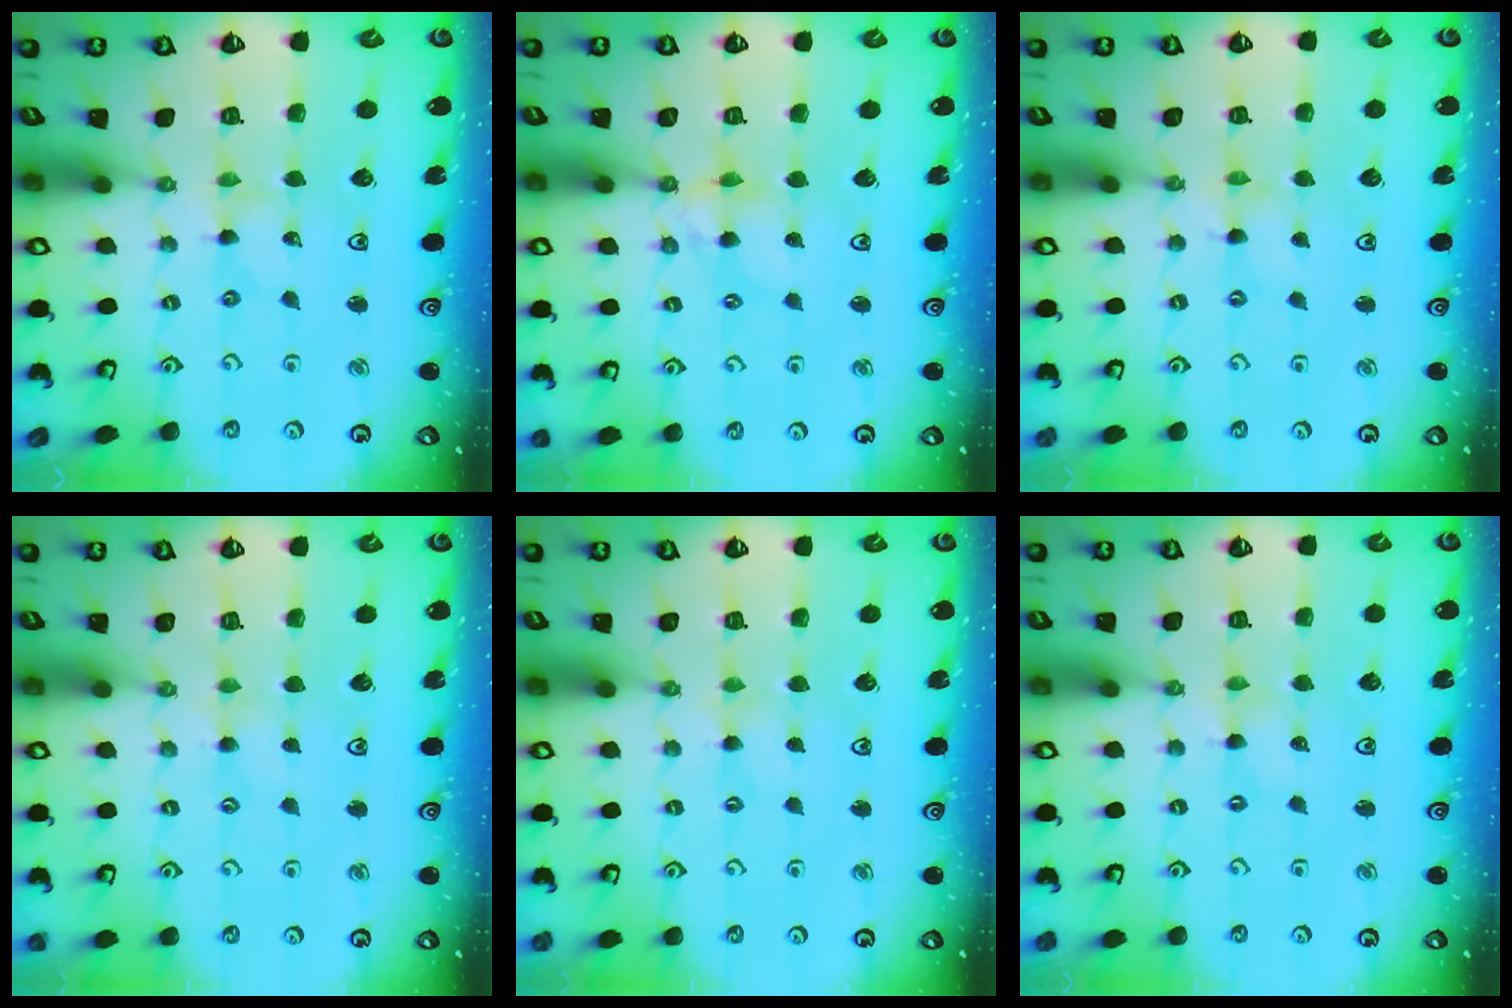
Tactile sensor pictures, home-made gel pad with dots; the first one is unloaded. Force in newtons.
{"total": 5.9, "press": 5.8, "slide": 0.5}
{"total": 0.0}
{"total": 1.7, "press": 1.6, "slide": 0.3}
{"total": 2.1, "press": 2.0, "slide": 0.4}
{"total": 0.0}